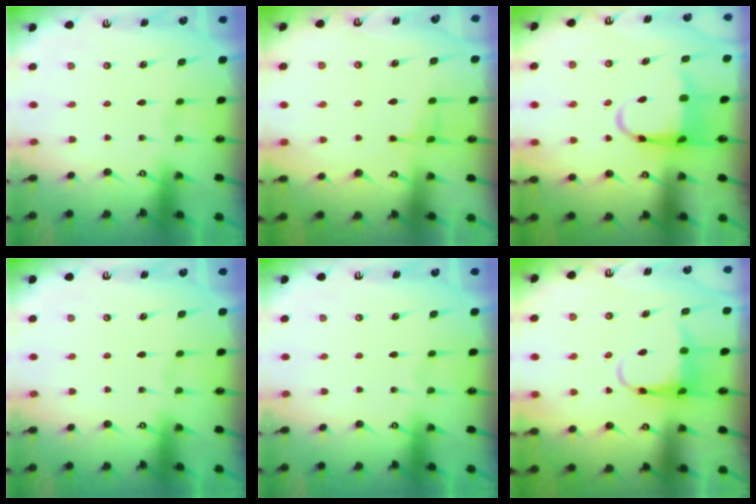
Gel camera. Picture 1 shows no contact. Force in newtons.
{"total": 4.5, "press": 4.5, "slide": 0.7}
{"total": 7.6, "press": 7.4, "slide": 1.5}
{"total": 0.0}
{"total": 0.0}
{"total": 5.9, "press": 5.9, "slide": 0.6}